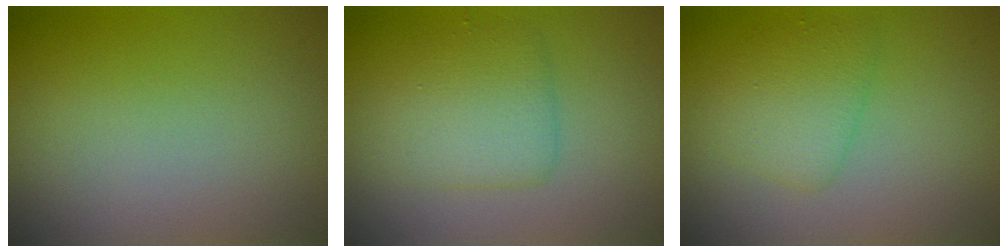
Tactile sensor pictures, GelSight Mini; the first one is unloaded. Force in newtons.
{"total": 3.4, "press": 3.4, "slide": 0.1}
{"total": 2.6, "press": 2.6, "slide": 0.1}